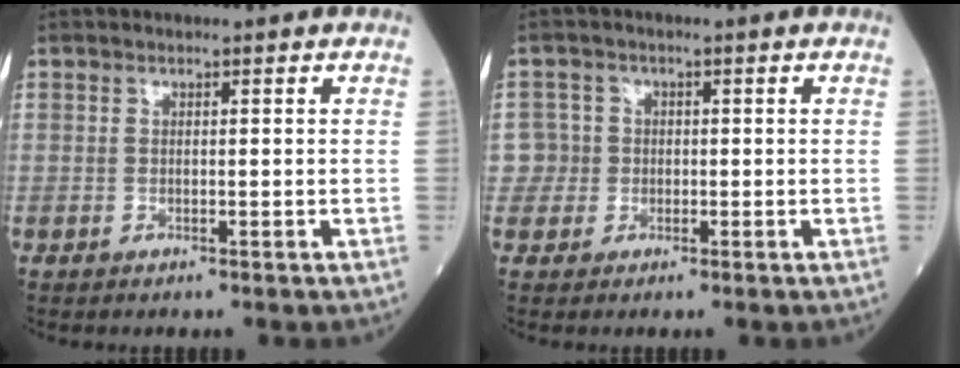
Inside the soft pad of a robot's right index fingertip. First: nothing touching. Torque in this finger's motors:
{"motor_torque": [0.19, -0.14, 0.06, 0.02]}